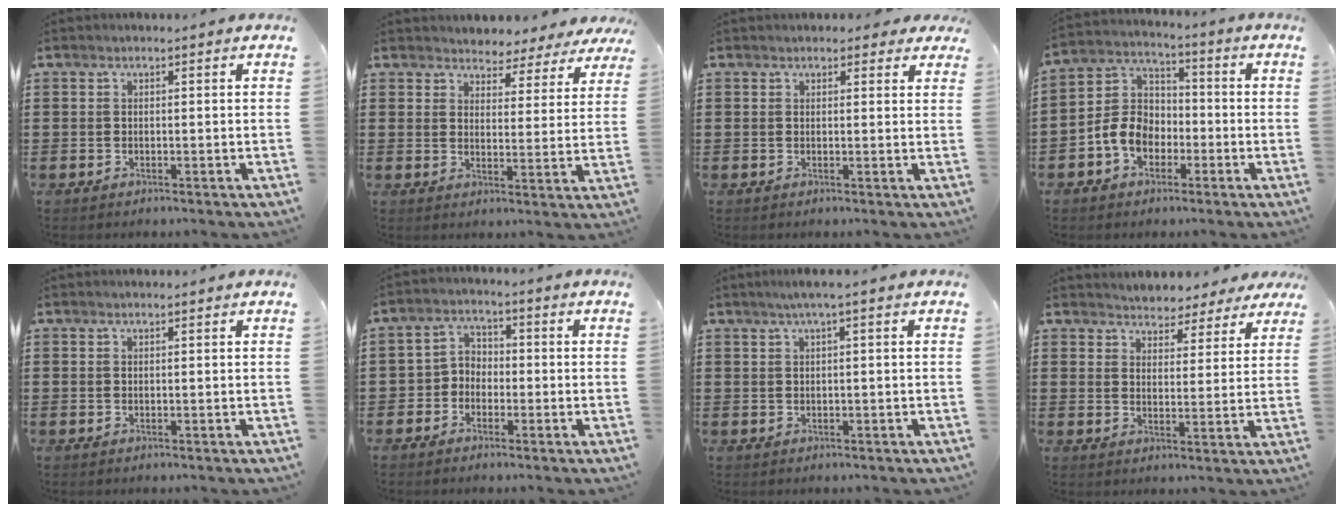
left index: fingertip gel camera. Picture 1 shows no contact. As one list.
[{"total": 3.6, "force": [3.4, 0.9, -0.3], "torque": [-0.018, -0.019, 0.058]}, {"total": 1.7, "force": [1.4, 1.0, 0.4], "torque": [-0.006, 0.005, 0.023]}, {"total": 7.3, "force": [-3.1, 5.6, 3.5], "torque": [-0.105, 0.011, -0.067]}, {"total": 0.0}, {"total": 3.5, "force": [-2.2, 2.6, 0.6], "torque": [-0.024, 0.010, -0.051]}, {"total": 1.6, "force": [0.2, -0.1, 1.6], "torque": [-0.027, -0.002, 0.004]}, {"total": 4.2, "force": [4.1, 0.1, -0.3], "torque": [-0.019, -0.028, 0.071]}]